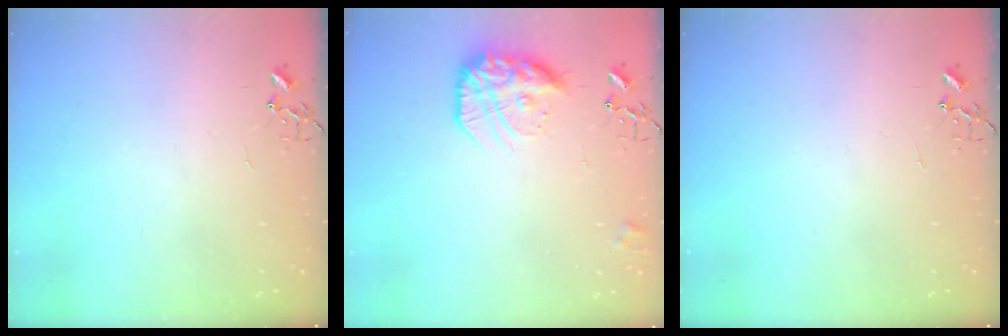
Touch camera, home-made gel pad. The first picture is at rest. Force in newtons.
{"total": 16.5, "press": 16.4, "slide": 1.3}
{"total": 0.0}